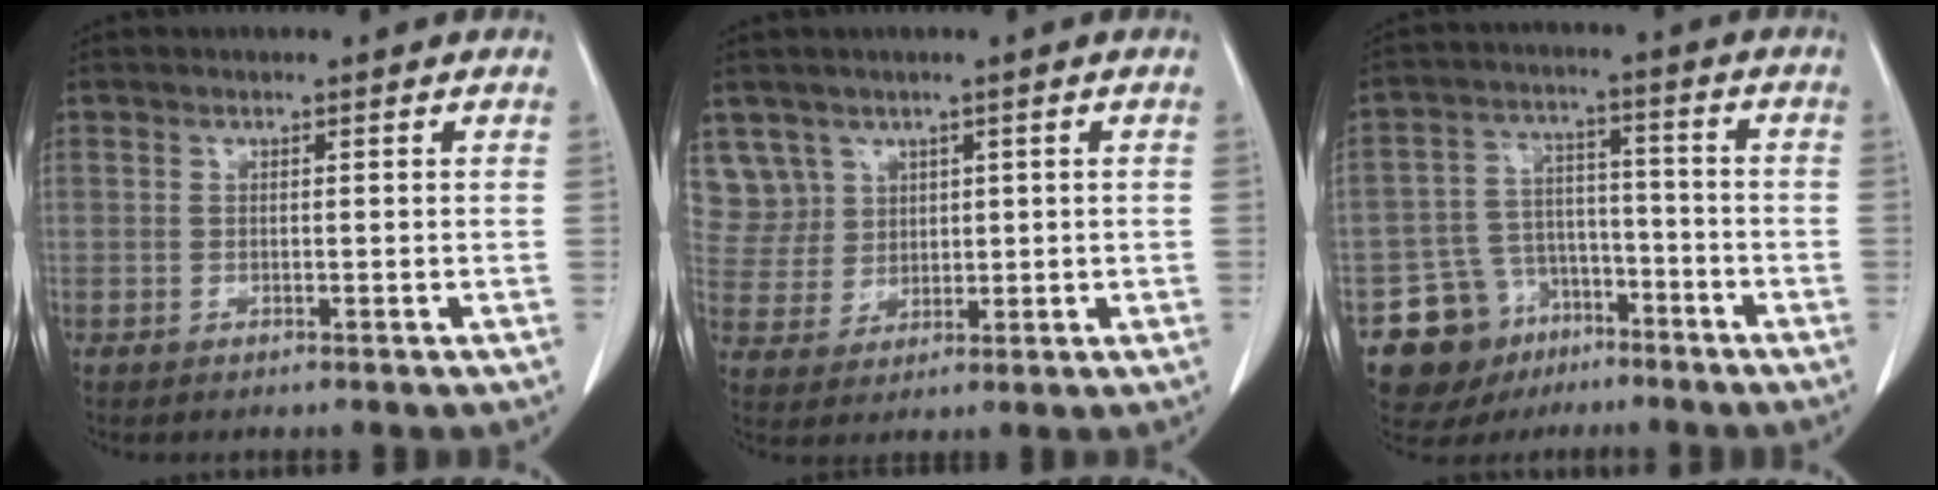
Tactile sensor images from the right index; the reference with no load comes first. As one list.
[{"total": 6.8, "force": [3.9, 5.5, -0.3], "torque": [0.009, 0.010, 0.089]}, {"total": 10.9, "force": [-6.4, 8.5, 2.5], "torque": [-0.046, 0.042, -0.093]}]